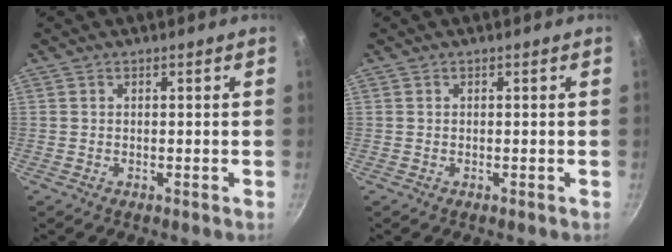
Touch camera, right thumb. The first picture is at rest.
{"total": 0.0}